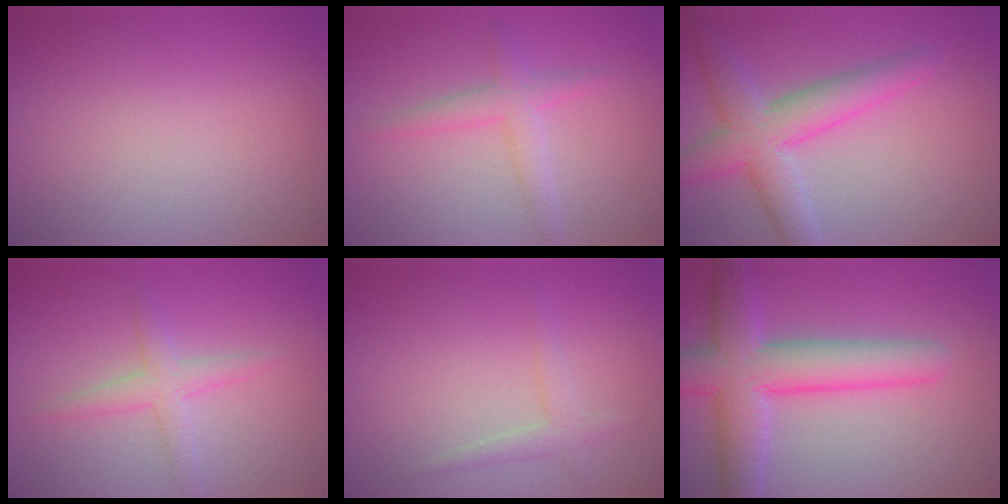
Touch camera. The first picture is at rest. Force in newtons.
{"total": 2.4, "press": 2.4, "slide": 0.2}
{"total": 5.6, "press": 5.6, "slide": 0.1}
{"total": 2.3, "press": 2.3, "slide": 0.1}
{"total": 1.6, "press": 1.6, "slide": 0.1}
{"total": 7.7, "press": 7.7, "slide": 0.3}